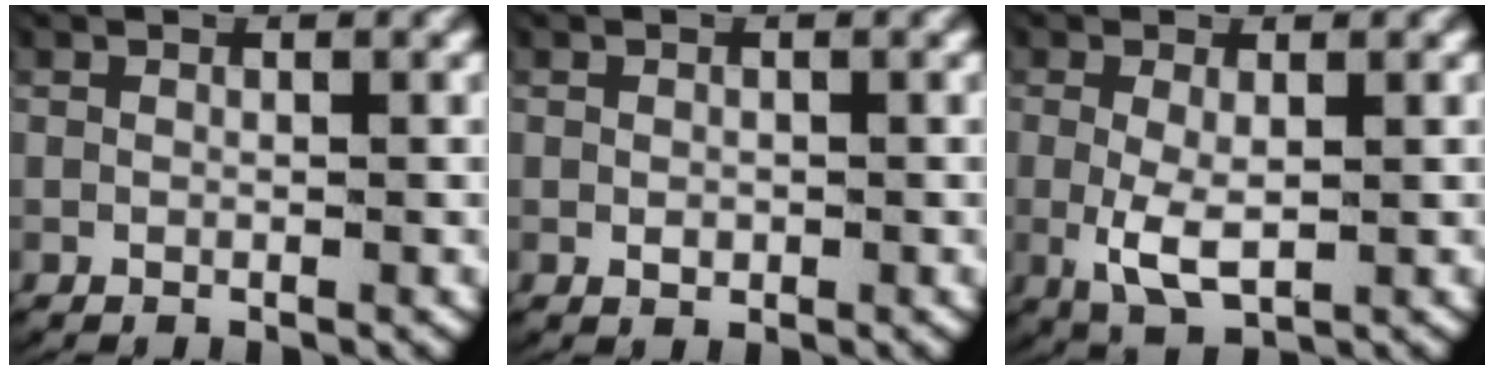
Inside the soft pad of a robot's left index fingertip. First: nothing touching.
{"total": 0.7, "force": [-0.3, 0.4, 0.4], "torque": [-0.018, -0.013, 0.003]}
{"total": 4.1, "force": [-0.8, 2.2, 3.4], "torque": [-0.082, -0.022, -0.001]}